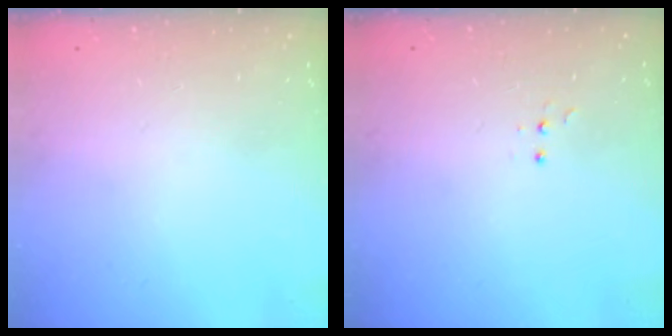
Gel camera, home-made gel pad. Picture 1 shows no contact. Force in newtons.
{"total": 3.4, "press": 3.3, "slide": 0.7}